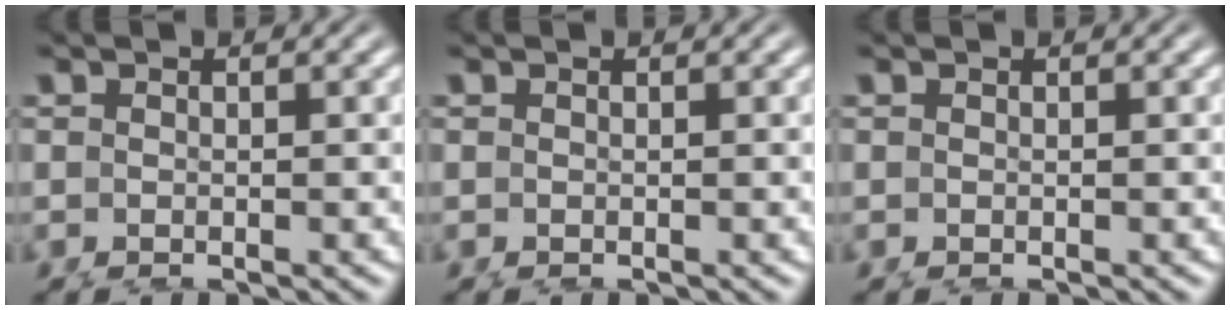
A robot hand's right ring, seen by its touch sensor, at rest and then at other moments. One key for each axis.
{"total": 0.0}
{"total": 0.0}